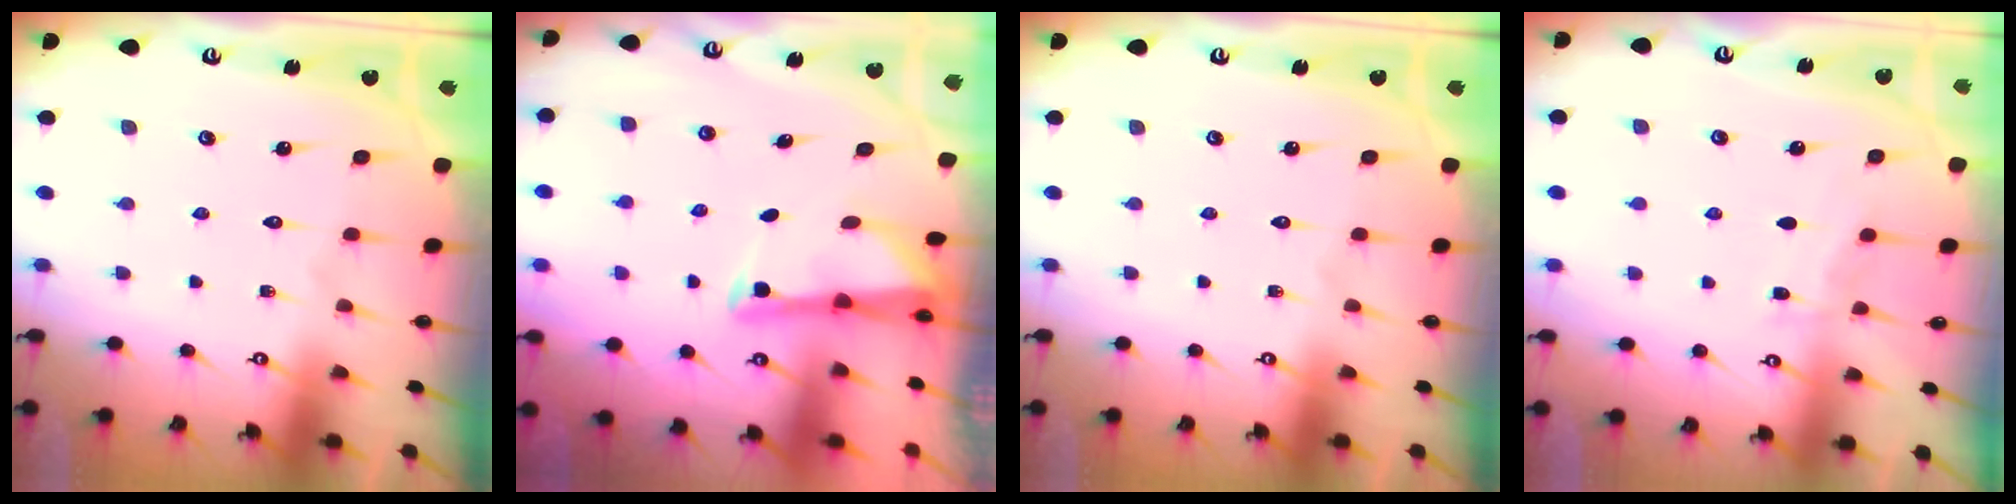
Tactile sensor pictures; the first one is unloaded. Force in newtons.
{"total": 2.9, "press": 2.9, "slide": 0.2}
{"total": 0.0}
{"total": 4.6, "press": 4.5, "slide": 0.5}